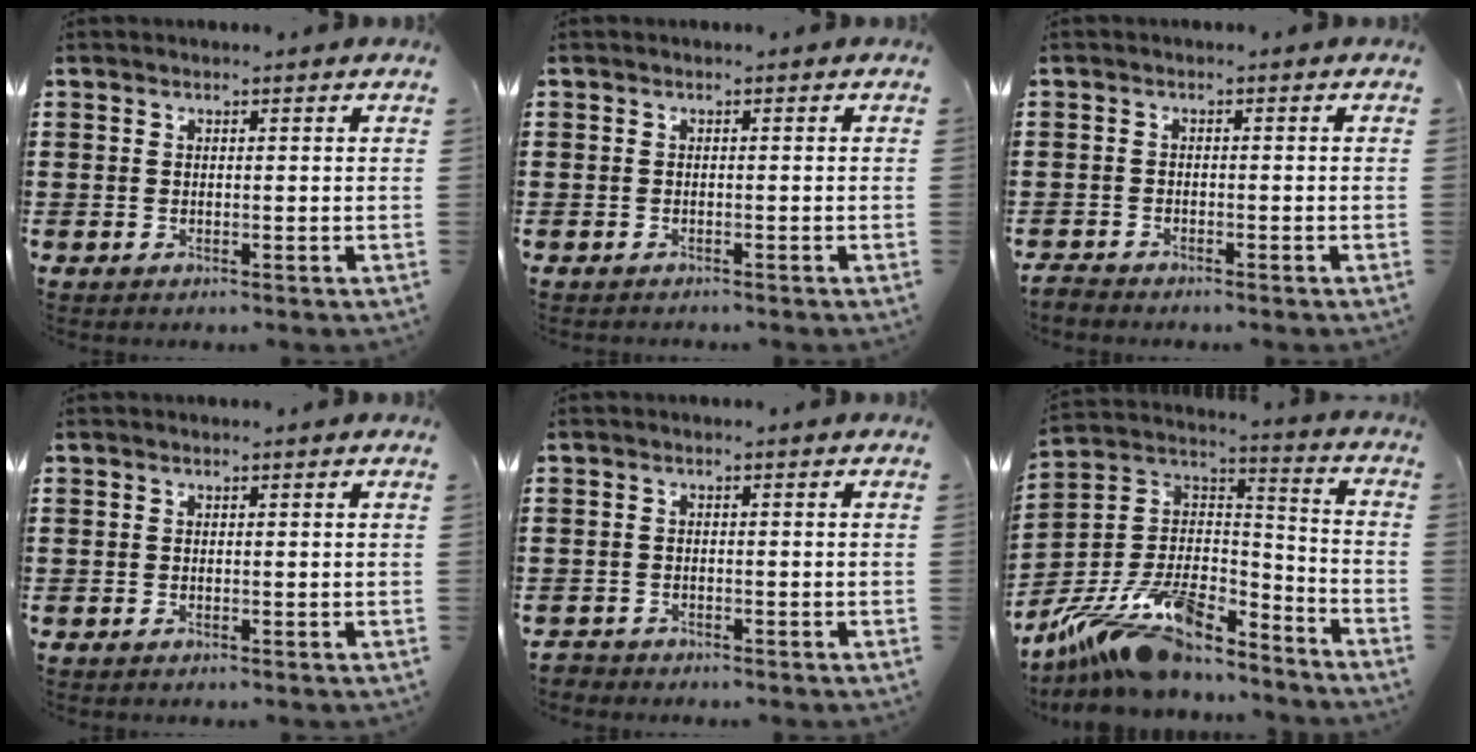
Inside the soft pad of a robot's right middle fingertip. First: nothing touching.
{"total": 0.7, "force": [-0.6, 0.4, -0.1], "torque": [0.002, 0.004, -0.014]}
{"total": 1.6, "force": [-1.5, 0.4, 0.1], "torque": [-0.007, 0.003, -0.033]}
{"total": 0.0}
{"total": 1.5, "force": [-1.5, 0.4, -0.2], "torque": [-0.003, 0.002, -0.034]}
{"total": 14.3, "force": [-10.5, 5.0, 8.3], "torque": [-0.176, 0.018, -0.193]}